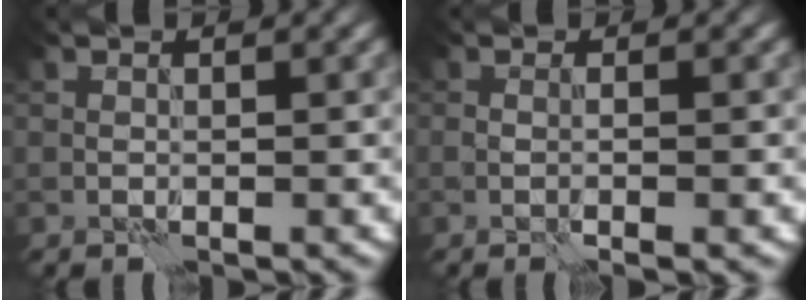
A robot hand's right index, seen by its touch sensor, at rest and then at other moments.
{"total": 1.5, "force": [-0.3, 0.3, 1.5], "torque": [-0.022, -0.004, -0.006]}